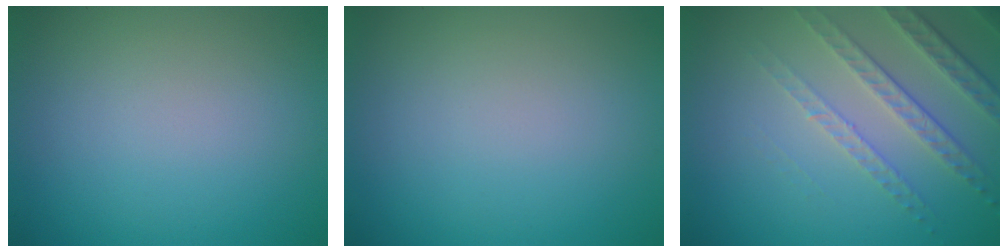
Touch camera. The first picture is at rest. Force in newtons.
{"total": 0.0}
{"total": 4.7, "press": 3.3, "slide": 3.3}